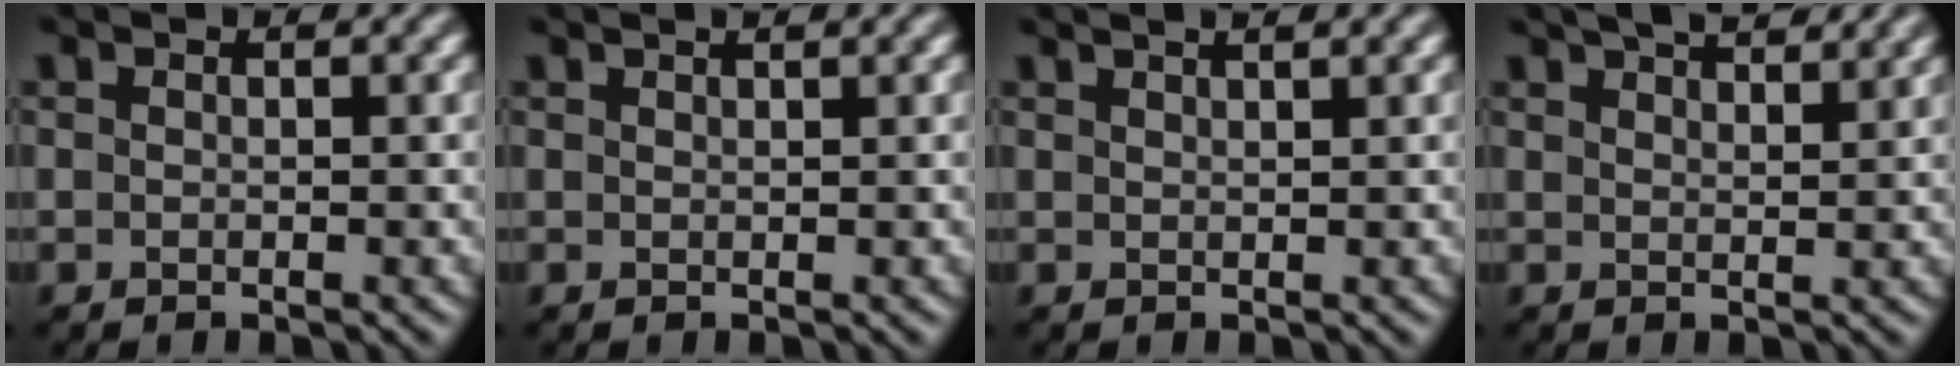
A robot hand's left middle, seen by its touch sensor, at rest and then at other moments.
{"total": 1.8, "force": [1.4, 0.6, 1.0], "torque": [0.004, 0.007, -0.003]}
{"total": 3.2, "force": [2.3, 1.1, 1.8], "torque": [0.001, 0.023, 0.001]}
{"total": 6.0, "force": [4.9, 1.8, 3.0], "torque": [-0.022, 0.026, 0.041]}